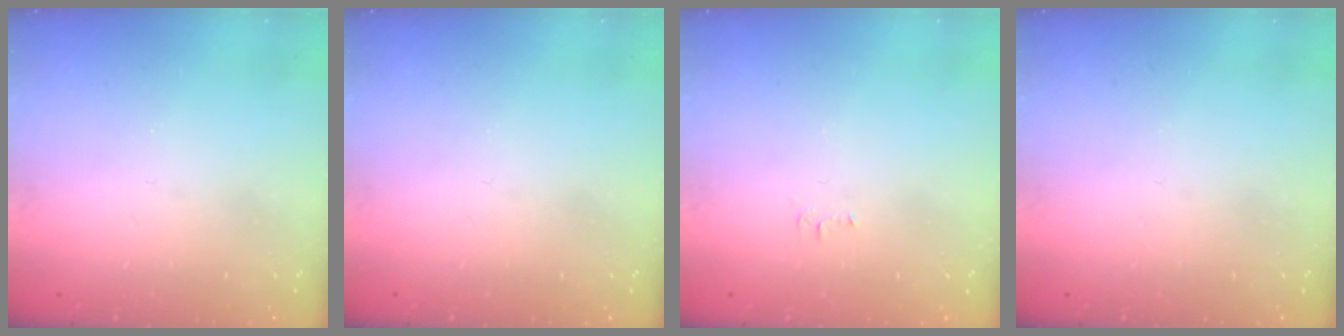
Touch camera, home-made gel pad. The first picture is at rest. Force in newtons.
{"total": 0.0}
{"total": 3.0, "press": 3.0, "slide": 0.5}
{"total": 0.0}